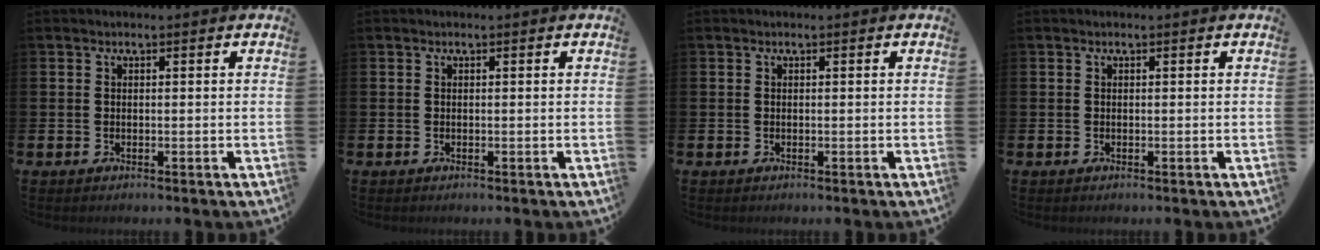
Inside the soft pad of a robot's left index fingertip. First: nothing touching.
{"total": 0.0}
{"total": 0.0}
{"total": 0.0}